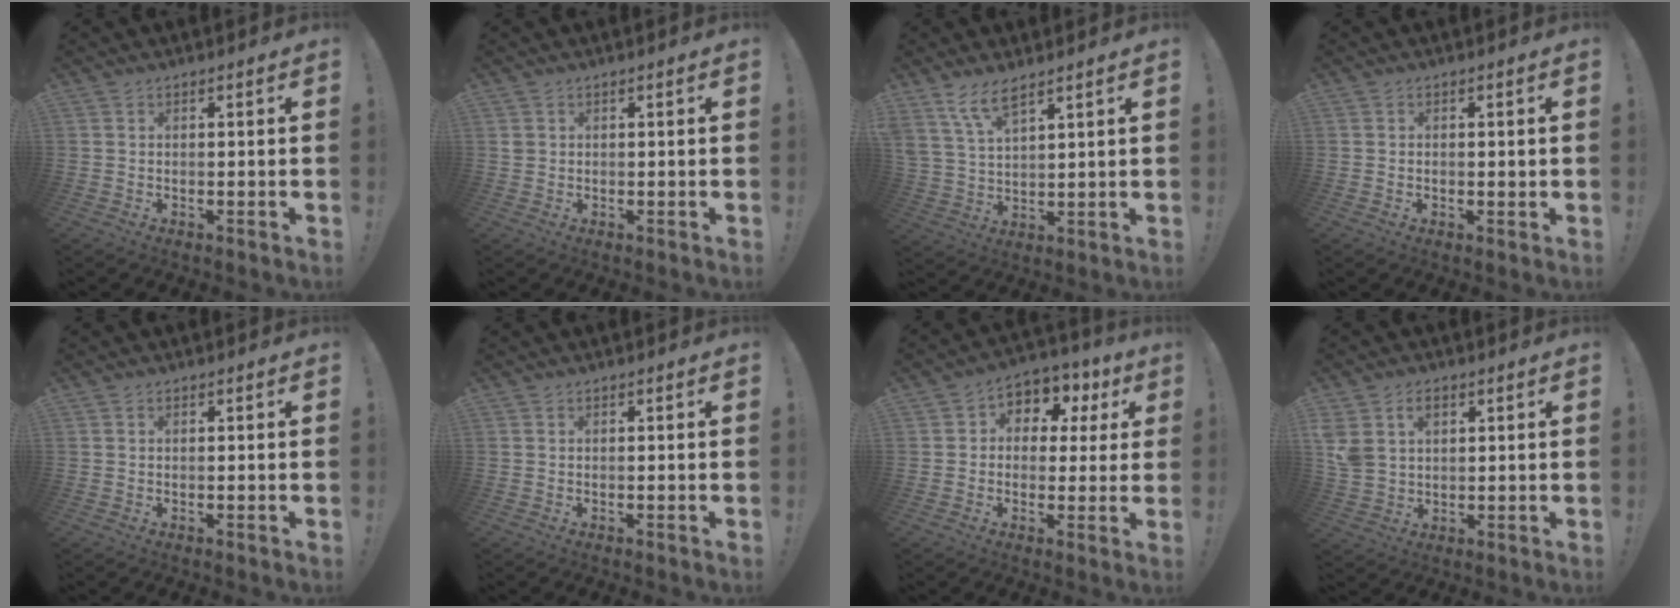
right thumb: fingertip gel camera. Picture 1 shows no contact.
{"total": 1.3, "force": [0.5, 1.1, 0.4], "torque": [-0.007, 0.003, 0.009]}
{"total": 8.1, "force": [6.1, 2.6, 4.5], "torque": [-0.094, -0.025, 0.117]}
{"total": 1.0, "force": [-0.1, 0.9, 0.4], "torque": [-0.014, 0.007, -0.001]}
{"total": 0.0}
{"total": 0.0}
{"total": 6.9, "force": [1.1, 6.2, 2.7], "torque": [-0.028, -0.009, 0.023]}
{"total": 7.0, "force": [2.8, 5.2, 3.6], "torque": [-0.062, -0.006, 0.053]}